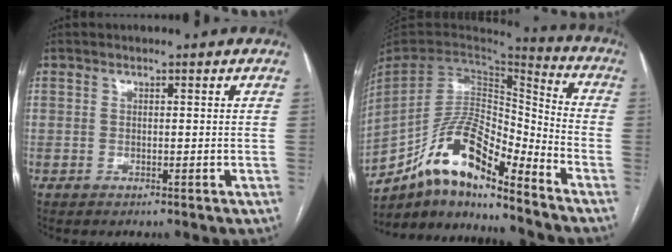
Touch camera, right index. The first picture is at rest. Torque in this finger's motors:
{"motor_torque": [1.06, -1.08, 0.90, 0.17]}